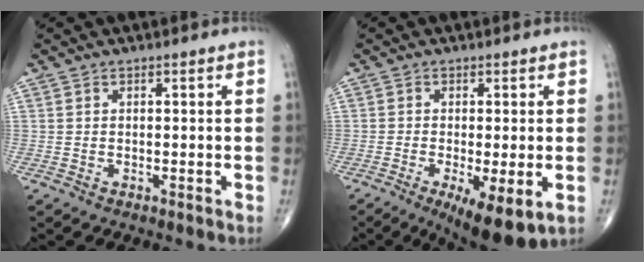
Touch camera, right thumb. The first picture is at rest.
{"total": 9.8, "force": [-3.4, 2.8, 8.7], "torque": [-0.136, -0.019, -0.049]}